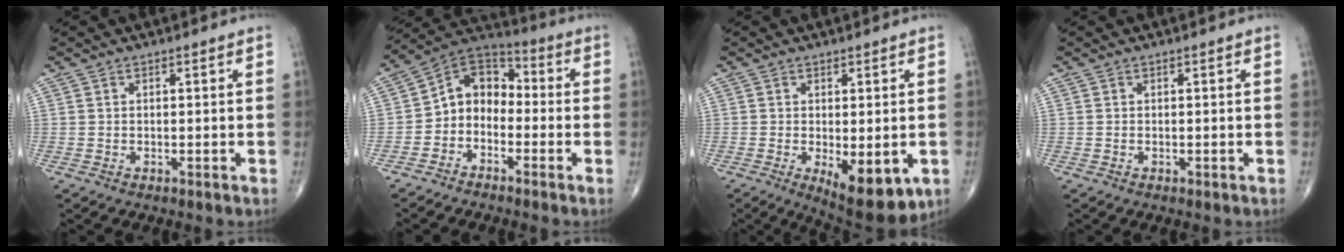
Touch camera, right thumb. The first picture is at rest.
{"total": 9.2, "force": [-2.3, 7.1, 5.3], "torque": [-0.060, 0.053, -0.063]}
{"total": 10.7, "force": [-3.2, 4.4, 9.2], "torque": [-0.120, -0.021, -0.037]}
{"total": 0.0}